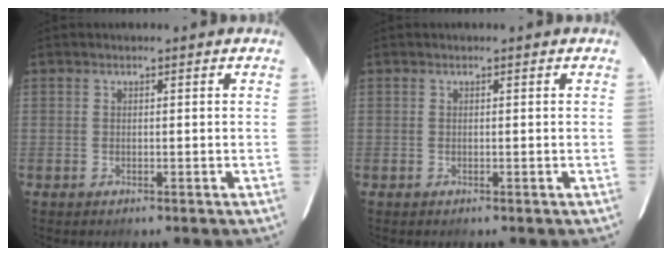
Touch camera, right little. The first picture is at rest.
{"total": 0.0}